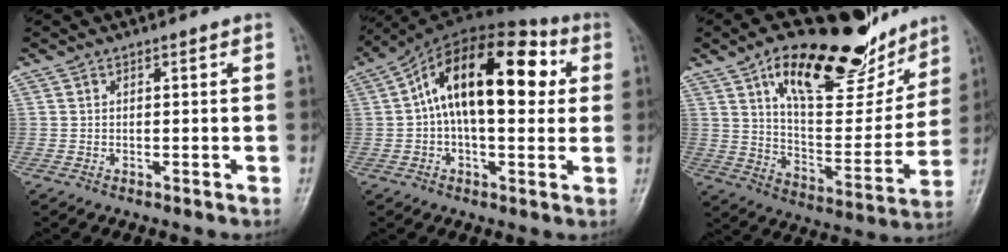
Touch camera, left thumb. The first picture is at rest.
{"total": 18.8, "force": [3.4, 9.7, 15.8], "torque": [-0.228, 0.033, 0.040]}
{"total": 24.8, "force": [15.1, 10.7, 16.6], "torque": [-0.198, -0.045, 0.241]}